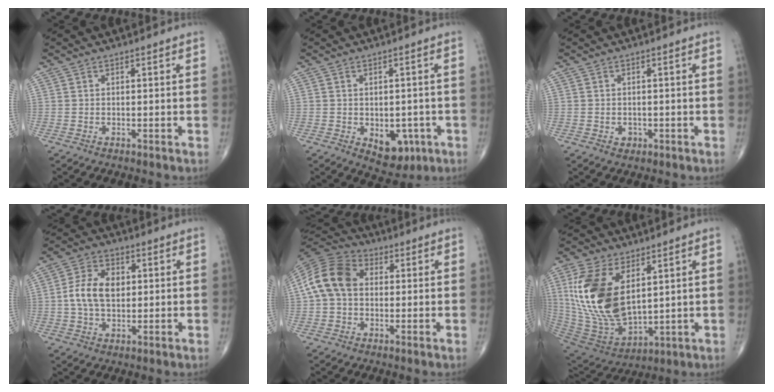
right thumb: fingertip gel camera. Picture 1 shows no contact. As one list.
[{"total": 7.0, "force": [-2.2, 4.6, 4.8], "torque": [-0.030, 0.004, -0.017]}, {"total": 1.3, "force": [-0.4, 1.2, 0.5], "torque": [-0.002, 0.003, -0.004]}, {"total": 8.8, "force": [0.6, 5.8, 6.6], "torque": [-0.116, 0.012, 0.008]}, {"total": 11.5, "force": [0.7, 8.6, 7.6], "torque": [-0.141, 0.032, 0.001]}, {"total": 19.7, "force": [5.2, 10.7, 15.7], "torque": [-0.312, -0.028, 0.113]}]